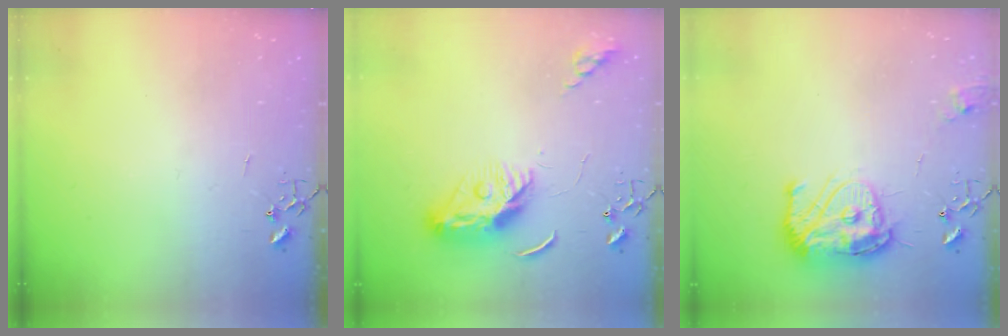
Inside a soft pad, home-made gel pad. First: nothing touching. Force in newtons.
{"total": 9.5, "press": 9.5, "slide": 0.5}
{"total": 16.6, "press": 16.5, "slide": 1.6}